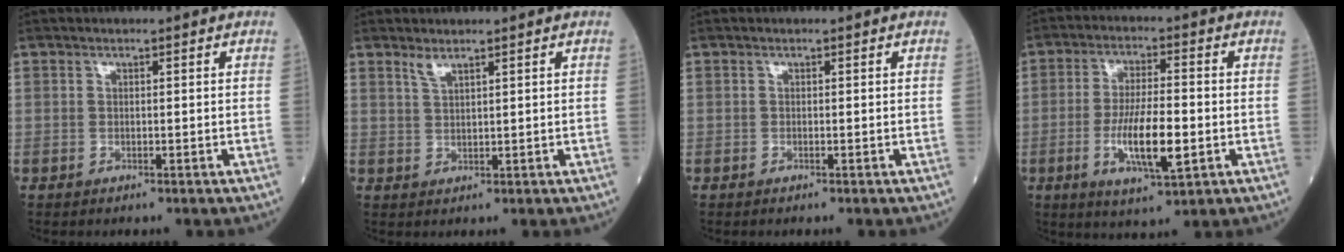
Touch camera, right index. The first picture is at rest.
{"total": 1.7, "force": [1.4, 0.1, 0.9], "torque": [-0.021, -0.005, 0.031]}
{"total": 0.0}
{"total": 9.7, "force": [-2.3, 1.9, 9.2], "torque": [-0.173, -0.009, -0.039]}